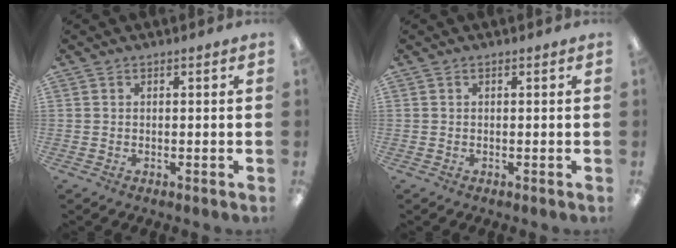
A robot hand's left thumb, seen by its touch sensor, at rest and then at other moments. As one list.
[{"total": 0.0}]